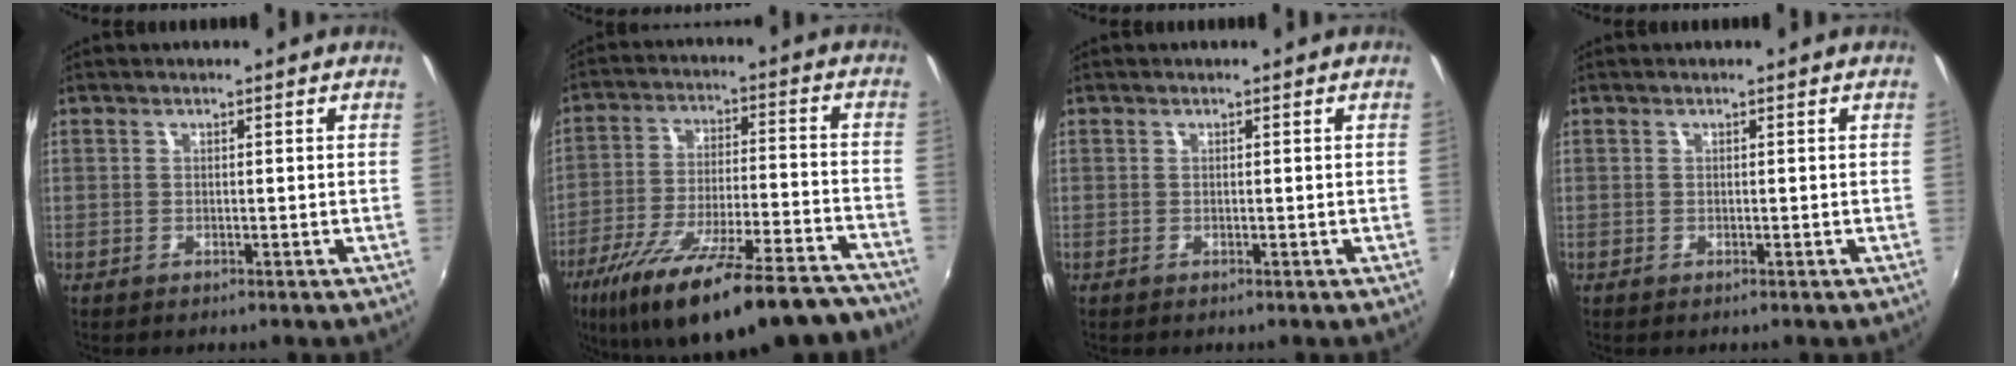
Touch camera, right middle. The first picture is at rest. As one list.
[{"total": 27.5, "force": [-21.9, 6.4, 15.2], "torque": [-0.260, -0.042, -0.316]}, {"total": 0.0}, {"total": 0.0}]